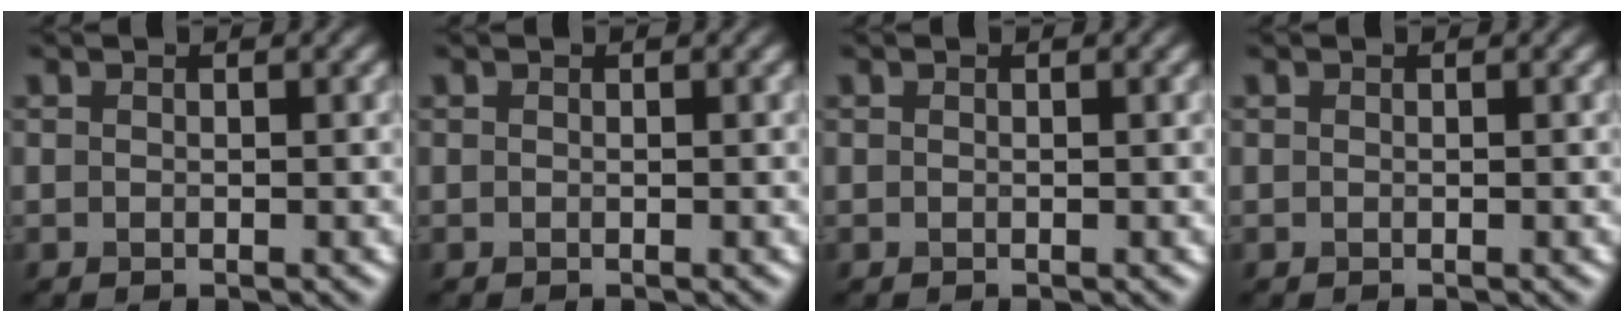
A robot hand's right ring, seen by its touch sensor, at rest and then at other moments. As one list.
[{"total": 0.0}, {"total": 0.0}, {"total": 0.0}]